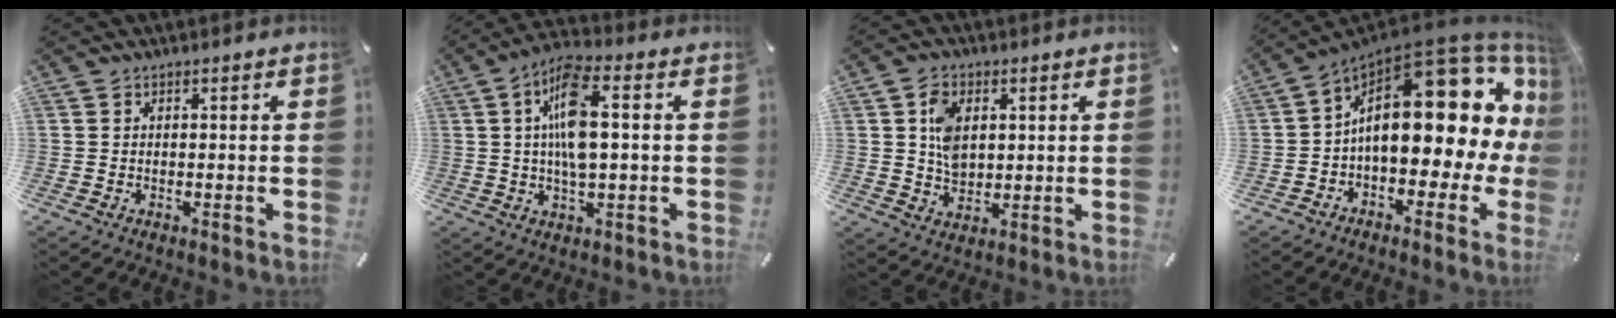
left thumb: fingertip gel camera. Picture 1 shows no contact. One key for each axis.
{"total": 11.6, "fx": 1.3, "fy": 4.3, "fz": 10.7, "tx": -0.214, "ty": 0.006, "tz": 0.021}
{"total": 7.4, "fx": 1.8, "fy": 5.5, "fz": 4.6, "tx": -0.084, "ty": 0.000, "tz": 0.029}
{"total": 23.4, "fx": 6.3, "fy": 11.5, "fz": 19.3, "tx": -0.287, "ty": -0.058, "tz": 0.105}